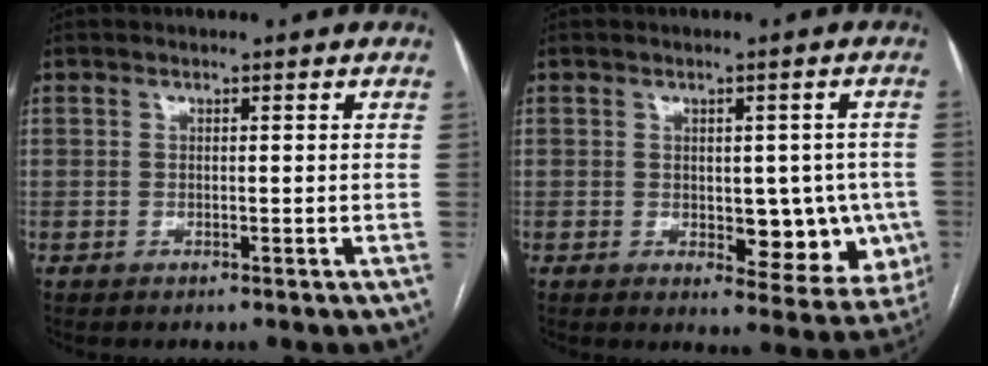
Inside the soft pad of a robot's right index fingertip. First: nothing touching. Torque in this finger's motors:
{"motor_torque": [0.12, 0.33, 0.07, 0.03]}